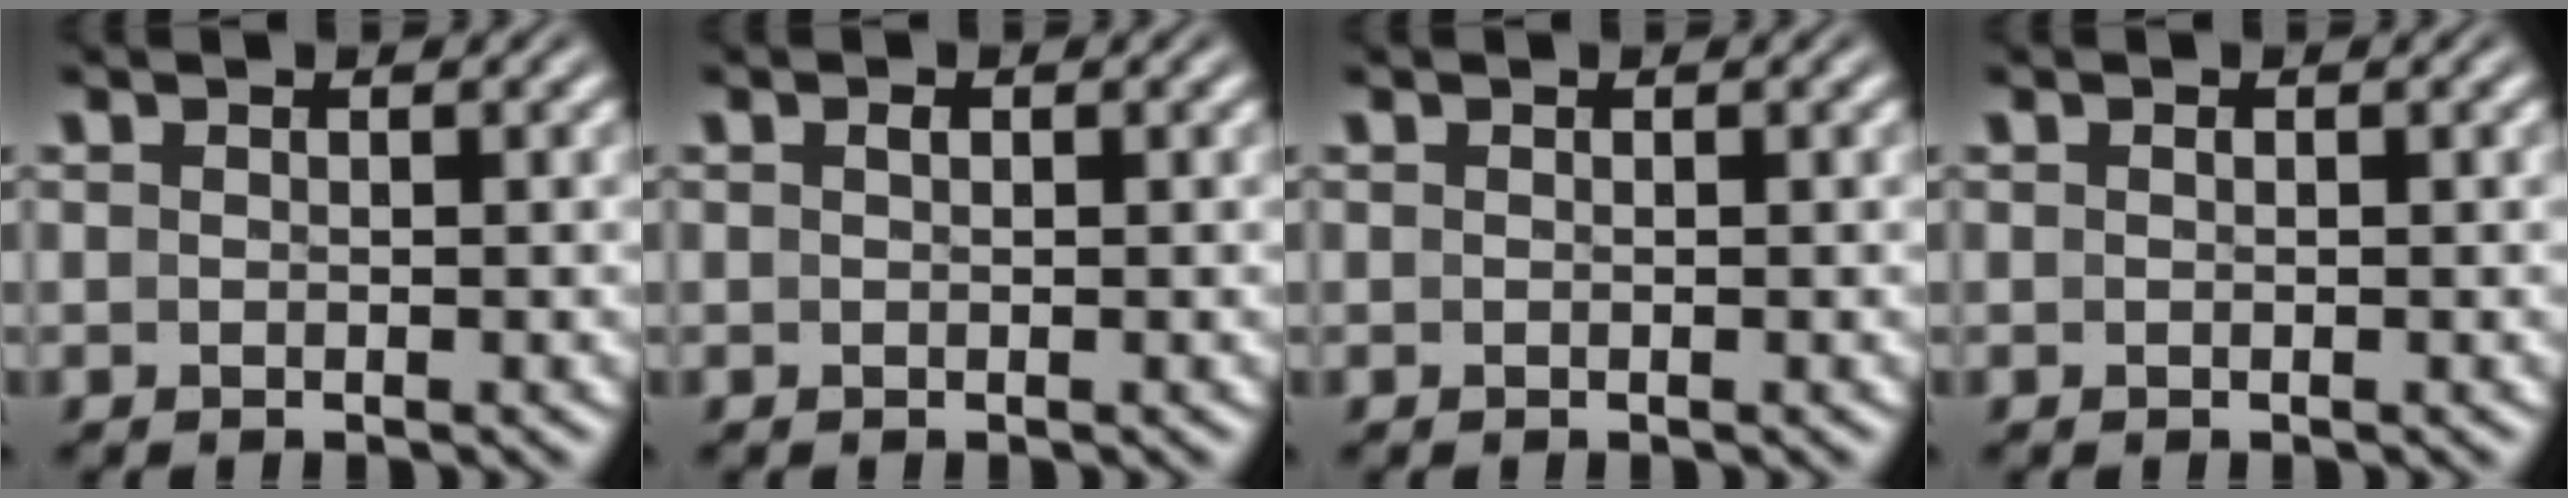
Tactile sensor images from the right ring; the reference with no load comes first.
{"total": 0.0}
{"total": 0.0}
{"total": 0.0}